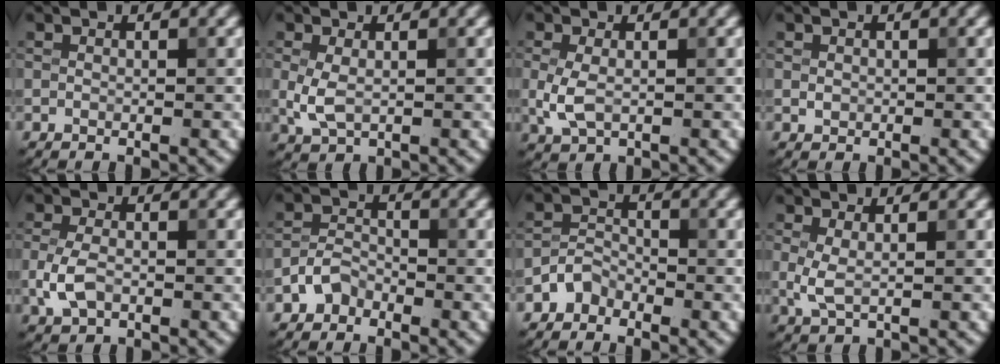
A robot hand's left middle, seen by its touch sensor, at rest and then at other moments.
{"total": 2.3, "force": [0.1, 1.2, 1.9], "torque": [-0.047, -0.001, 0.004]}
{"total": 2.5, "force": [-0.1, 1.5, 2.1], "torque": [-0.051, -0.003, 0.001]}
{"total": 0.7, "force": [0.1, 0.6, 0.3], "torque": [-0.004, -0.002, 0.002]}
{"total": 2.9, "force": [-0.7, 1.8, 2.2], "torque": [-0.051, -0.003, -0.017]}
{"total": 2.1, "force": [-1.5, 1.3, 0.7], "torque": [-0.011, 0.009, -0.034]}
{"total": 2.0, "force": [-1.5, 1.2, 0.4], "torque": [-0.004, 0.011, -0.033]}
{"total": 1.8, "force": [0.3, 0.6, 1.6], "torque": [-0.040, -0.002, 0.006]}